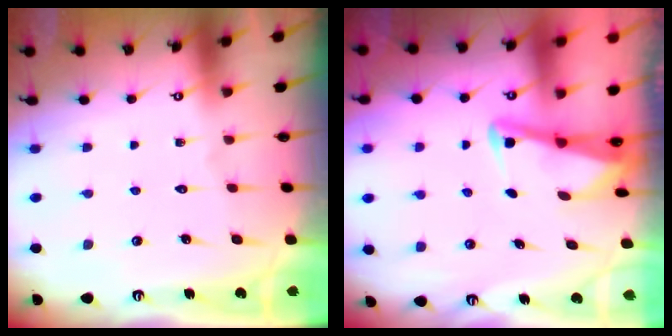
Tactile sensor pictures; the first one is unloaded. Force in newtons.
{"total": 3.0, "press": 3.0, "slide": 0.4}